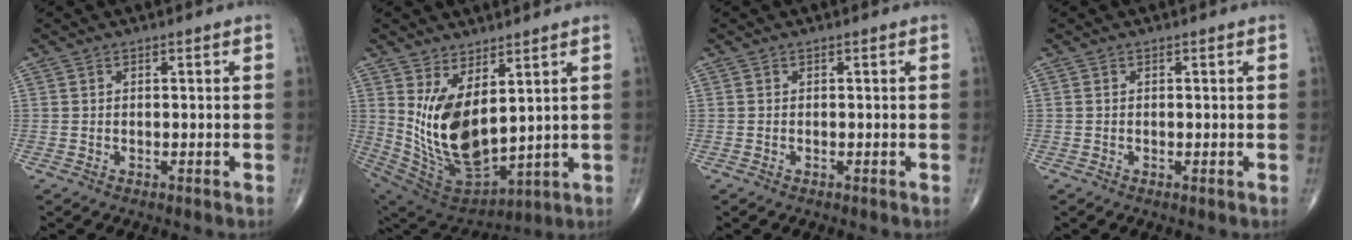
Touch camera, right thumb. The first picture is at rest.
{"total": 15.6, "force": [3.9, 7.5, 13.1], "torque": [-0.240, -0.043, 0.104]}
{"total": 0.0}
{"total": 0.0}